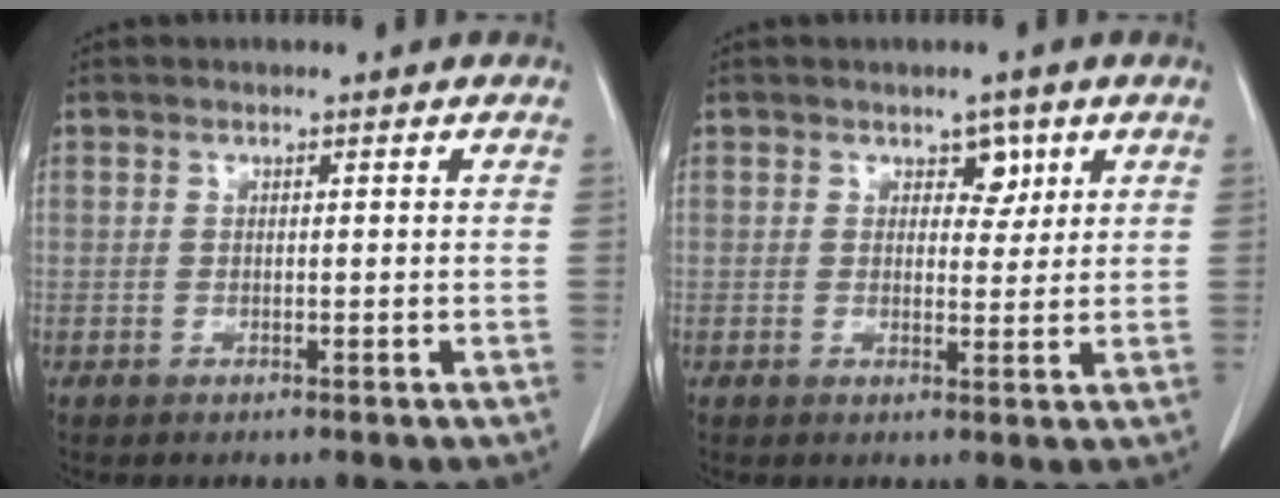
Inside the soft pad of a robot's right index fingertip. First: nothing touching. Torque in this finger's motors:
{"motor_torque": [0.07, -0.03, 0.02, 0.00]}